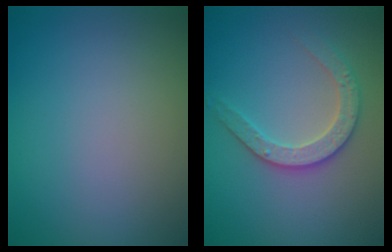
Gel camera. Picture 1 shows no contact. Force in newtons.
{"total": 2.9, "press": 2.9, "slide": 0.7}